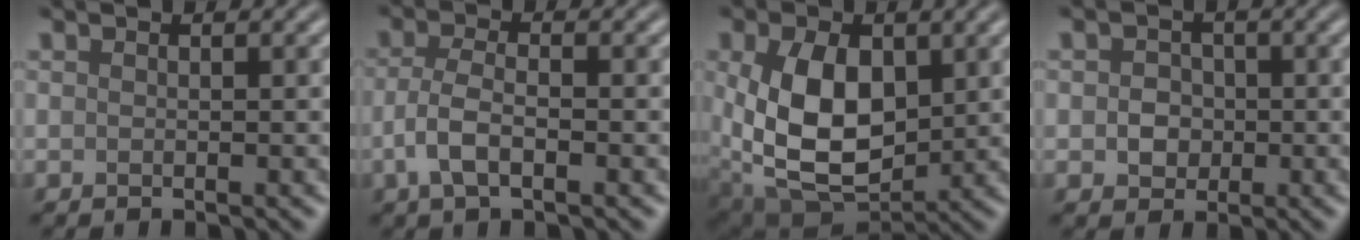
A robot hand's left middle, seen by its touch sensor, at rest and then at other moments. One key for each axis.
{"total": 3.2, "fx": -1.1, "fy": 1.4, "fz": 2.7, "tx": -0.060, "ty": 0.000, "tz": -0.027}
{"total": 10.9, "fx": 1.0, "fy": 6.9, "fz": 8.3, "tx": -0.186, "ty": -0.011, "tz": 0.026}
{"total": 2.3, "fx": -0.2, "fy": 2.0, "fz": 1.1, "tx": -0.014, "ty": 0.000, "tz": -0.007}